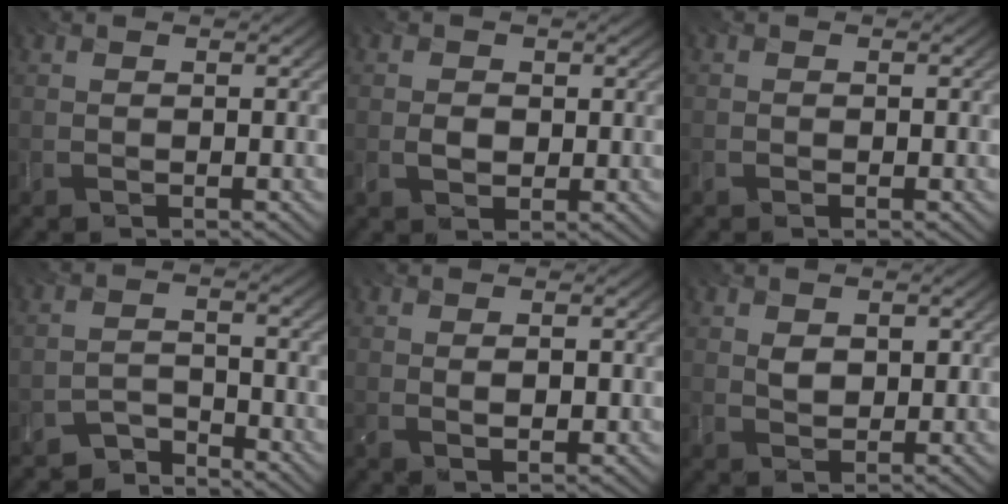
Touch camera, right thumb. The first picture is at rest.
{"total": 1.8, "force": [0.2, 1.6, 0.8], "torque": [-0.016, -0.007, 0.003]}
{"total": 0.0}
{"total": 3.1, "force": [-3.0, 0.7, 0.2], "torque": [0.004, 0.004, -0.062]}
{"total": 1.5, "force": [0.4, 0.6, 1.4], "torque": [-0.023, -0.004, 0.009]}
{"total": 2.4, "force": [1.0, 1.6, 1.5], "torque": [-0.031, -0.004, 0.022]}